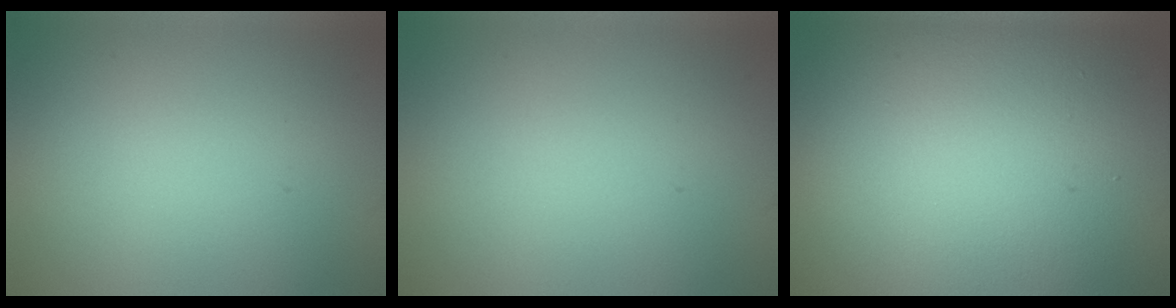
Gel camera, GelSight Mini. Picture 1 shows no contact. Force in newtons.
{"total": 0.0}
{"total": 20.4, "press": 20.4, "slide": 1.8}